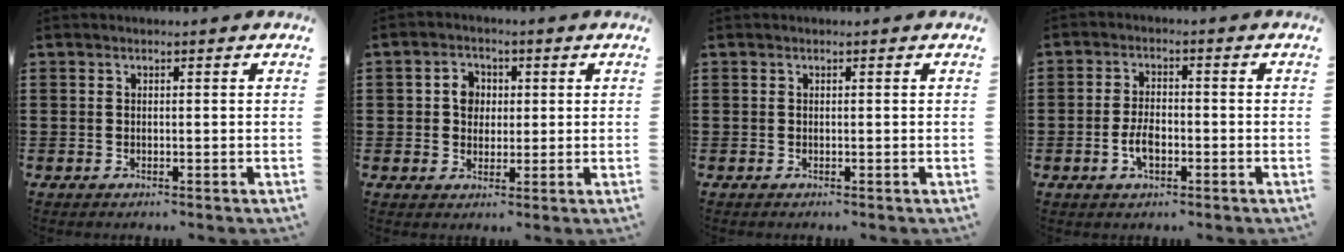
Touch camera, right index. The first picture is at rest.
{"total": 2.7, "force": [0.1, 2.7, 0.6], "torque": [-0.019, 0.012, -0.001]}
{"total": 0.0}
{"total": 4.1, "force": [-1.2, 1.9, 3.4], "torque": [-0.082, -0.005, -0.026]}